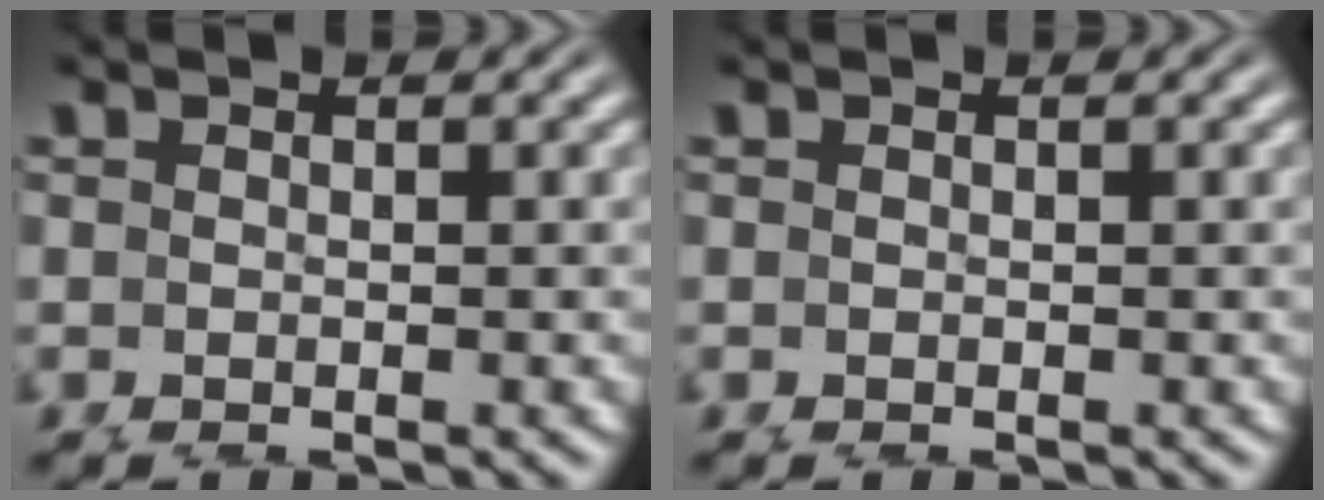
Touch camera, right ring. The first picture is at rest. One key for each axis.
{"total": 0.0}